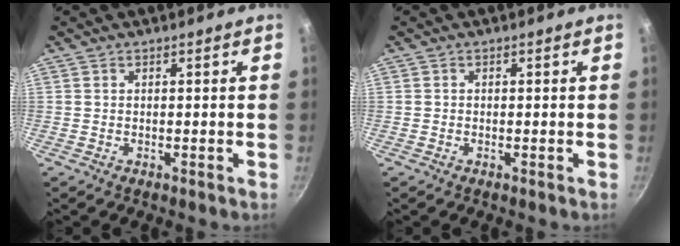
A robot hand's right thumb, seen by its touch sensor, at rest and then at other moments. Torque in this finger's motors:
{"motor_torque": [-0.33, 0.03, -0.27, 0.12, 0.03]}